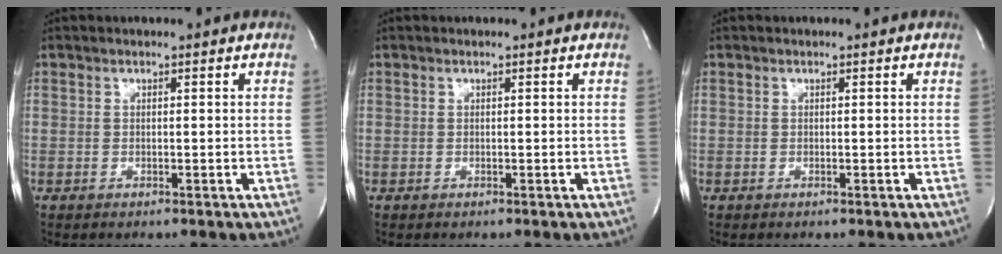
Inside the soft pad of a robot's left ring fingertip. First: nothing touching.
{"total": 0.0}
{"total": 0.0}